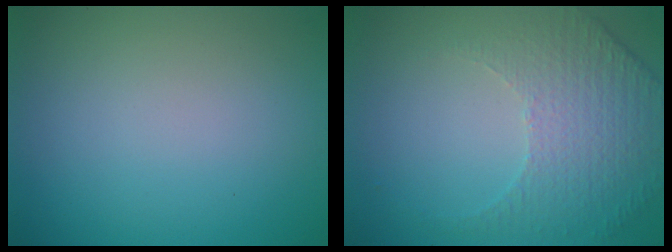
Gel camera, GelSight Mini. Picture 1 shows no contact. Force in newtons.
{"total": 5.2, "press": 3.4, "slide": 4.0}